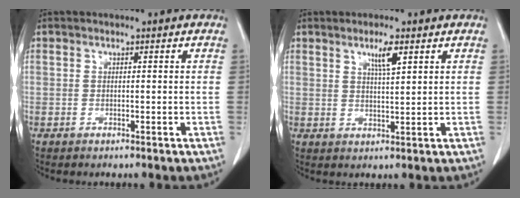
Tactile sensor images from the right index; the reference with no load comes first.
{"total": 3.4, "force": [1.9, 0.2, 2.8], "torque": [-0.051, -0.003, 0.034]}